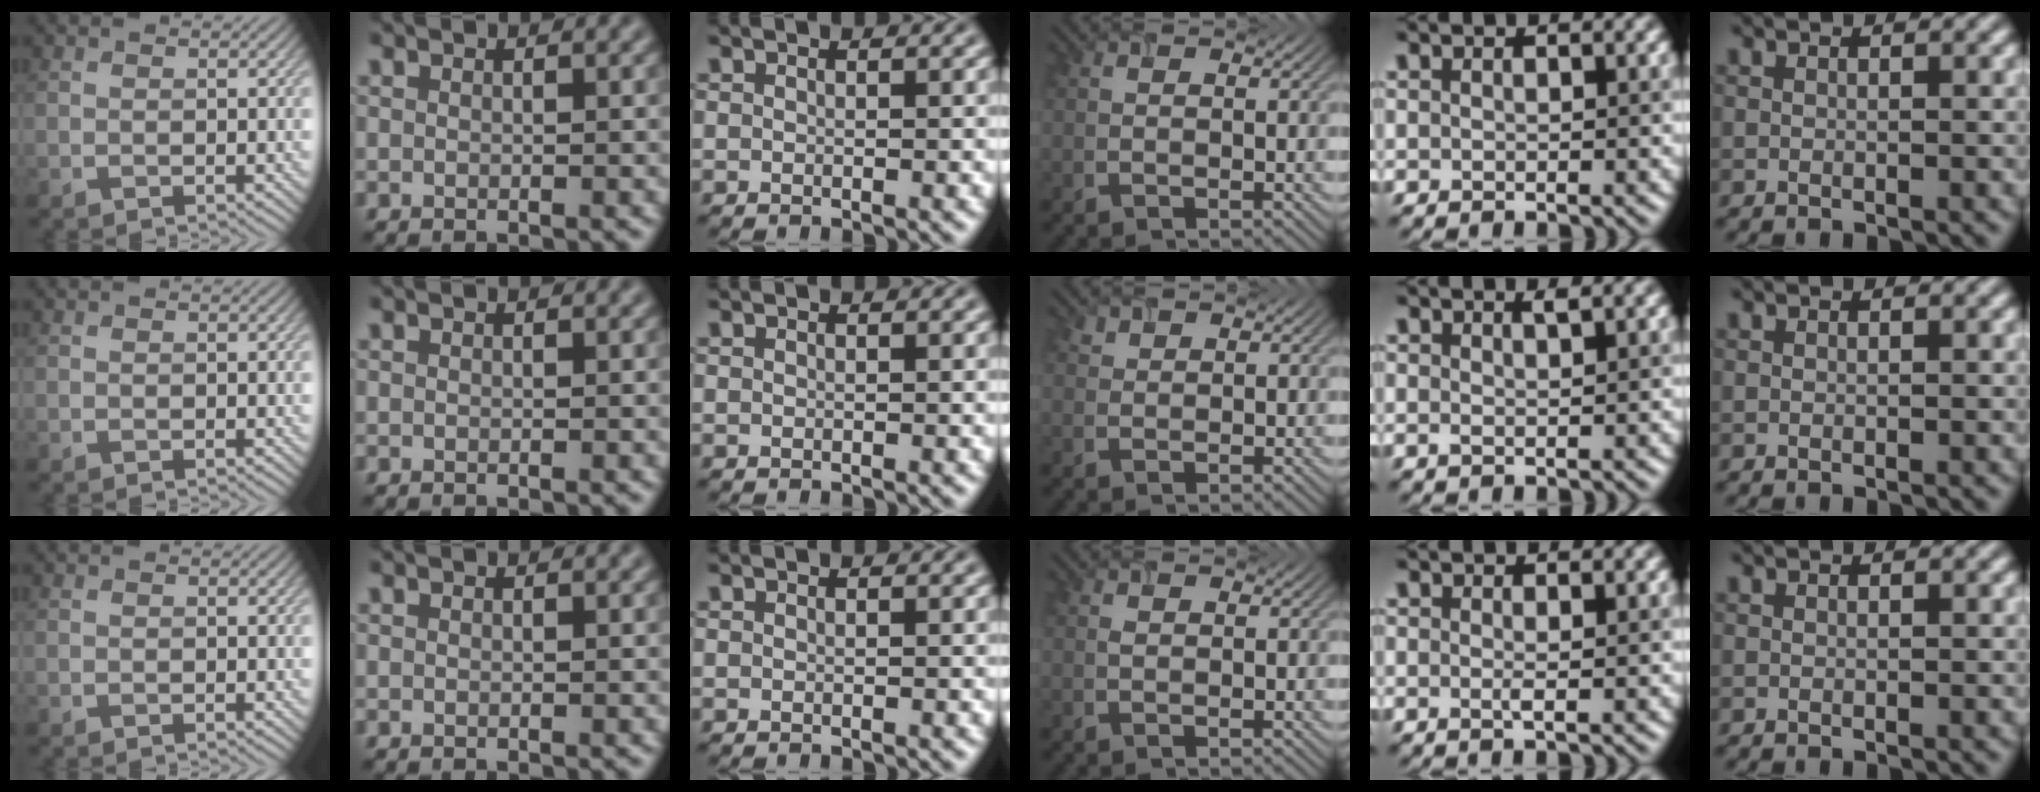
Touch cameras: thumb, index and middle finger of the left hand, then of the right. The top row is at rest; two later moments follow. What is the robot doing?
{"motion": "insert", "object": "airpods case & airpods"}